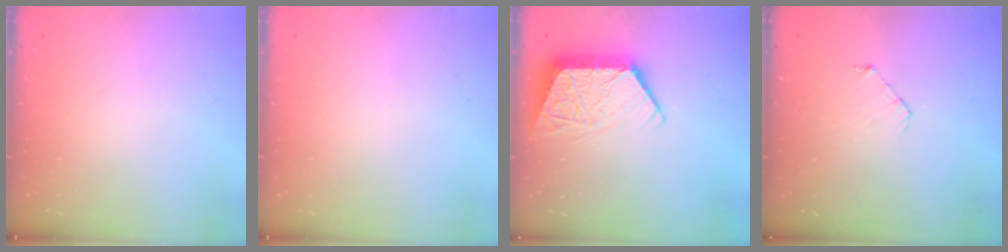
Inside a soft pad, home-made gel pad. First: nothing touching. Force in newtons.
{"total": 0.0}
{"total": 12.8, "press": 12.8, "slide": 1.1}
{"total": 4.1, "press": 4.1, "slide": 0.3}